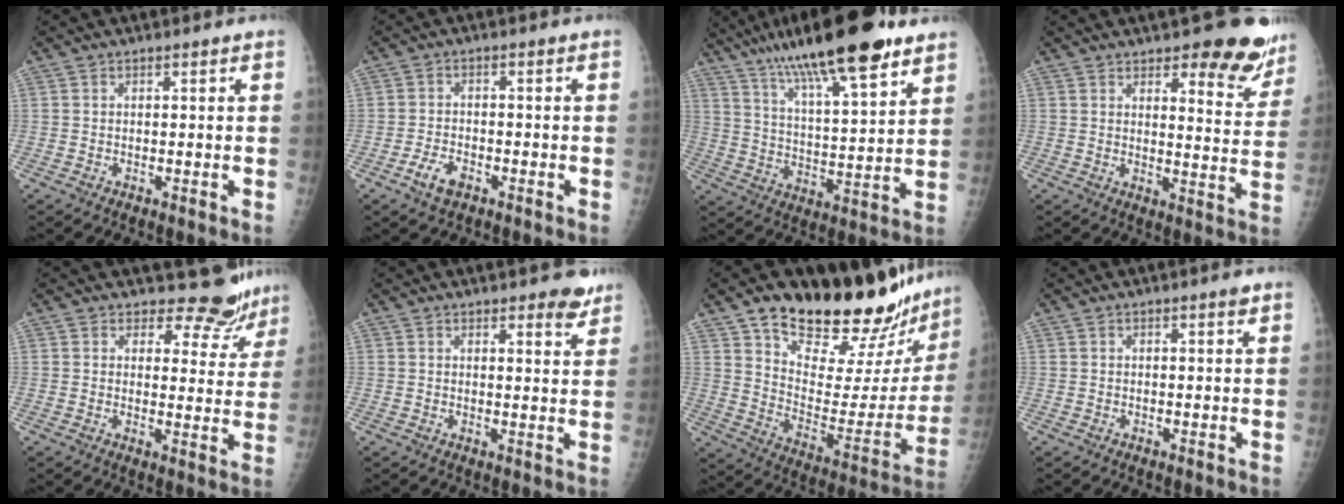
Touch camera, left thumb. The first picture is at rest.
{"total": 4.0, "force": [-2.2, 2.2, 2.5], "torque": [-0.047, 0.009, -0.038]}
{"total": 21.9, "force": [14.6, 5.0, 15.6], "torque": [-0.258, -0.040, 0.242]}
{"total": 12.2, "force": [8.7, 4.3, 7.3], "torque": [-0.044, -0.057, 0.107]}
{"total": 8.6, "force": [7.9, 3.4, 0.1], "torque": [0.037, -0.066, 0.082]}
{"total": 4.0, "force": [3.2, 1.4, 2.0], "torque": [-0.005, -0.021, 0.039]}
{"total": 27.2, "force": [22.2, 8.5, 13.2], "torque": [-0.157, -0.128, 0.322]}
{"total": 0.7, "force": [0.5, 0.1, 0.6], "torque": [-0.007, -0.002, 0.006]}